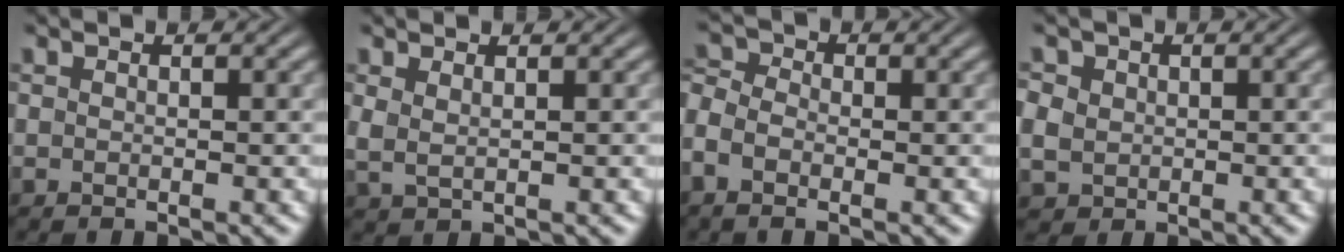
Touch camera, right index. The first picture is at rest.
{"total": 1.8, "force": [0.8, 1.2, 1.1], "torque": [-0.032, -0.009, 0.026]}
{"total": 3.7, "force": [-0.7, 3.0, 2.0], "torque": [-0.052, -0.009, -0.016]}
{"total": 3.9, "force": [-0.1, 3.7, 1.4], "torque": [-0.049, -0.021, 0.009]}